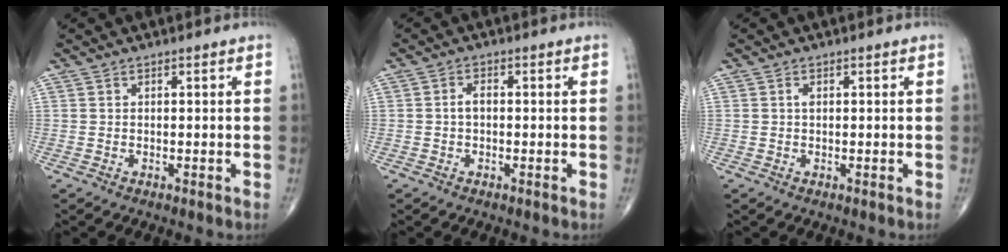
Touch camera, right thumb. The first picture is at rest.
{"total": 1.9, "force": [-0.2, 1.2, 1.5], "torque": [-0.022, 0.008, -0.007]}
{"total": 0.9, "force": [0.2, 0.5, 0.7], "torque": [-0.012, 0.001, 0.002]}